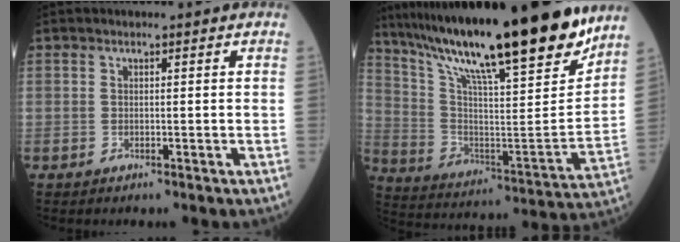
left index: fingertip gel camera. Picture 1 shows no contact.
{"total": 27.7, "force": [22.1, 2.5, 16.5], "torque": [-0.290, -0.032, 0.346]}